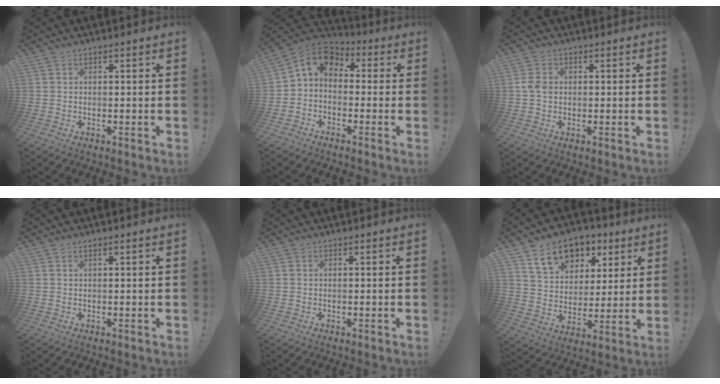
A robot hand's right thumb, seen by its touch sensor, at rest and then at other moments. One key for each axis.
{"total": 7.4, "fx": 0.3, "fy": 5.9, "fz": 4.4, "tx": -0.085, "ty": 0.005, "tz": 0.010}
{"total": 3.6, "fx": -0.1, "fy": 2.6, "fz": 2.5, "tx": -0.050, "ty": 0.006, "tz": -0.003}
{"total": 0.8, "fx": 0.5, "fy": -0.1, "fz": 0.5, "tx": -0.004, "ty": -0.003, "tz": 0.008}
{"total": 0.0}
{"total": 14.4, "fx": 8.4, "fy": 9.8, "fz": 6.6, "tx": -0.099, "ty": -0.039, "tz": 0.155}